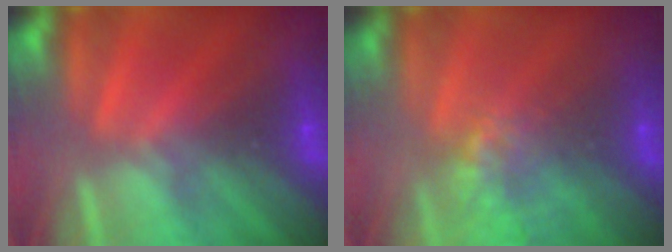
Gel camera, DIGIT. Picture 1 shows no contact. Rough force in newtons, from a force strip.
{"total": 4.4}